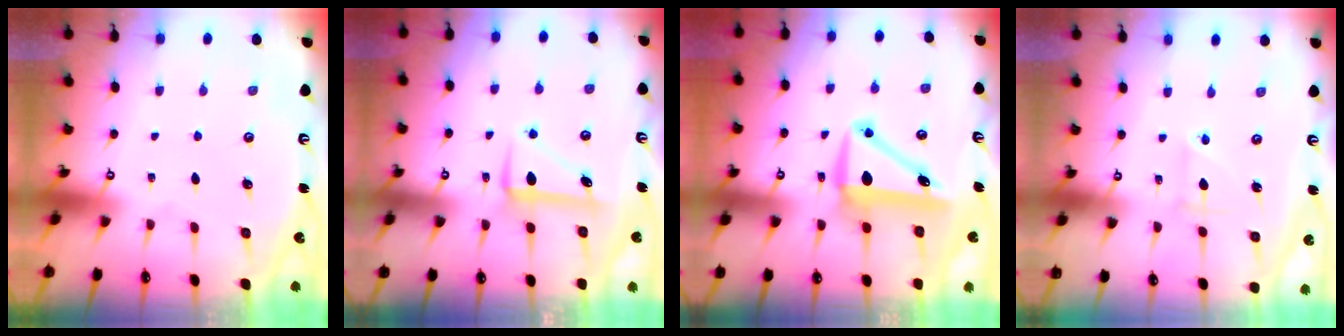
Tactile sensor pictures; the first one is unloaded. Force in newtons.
{"total": 8.0, "press": 8.0, "slide": 0.7}
{"total": 9.0, "press": 8.8, "slide": 1.8}
{"total": 2.7, "press": 2.6, "slide": 0.3}